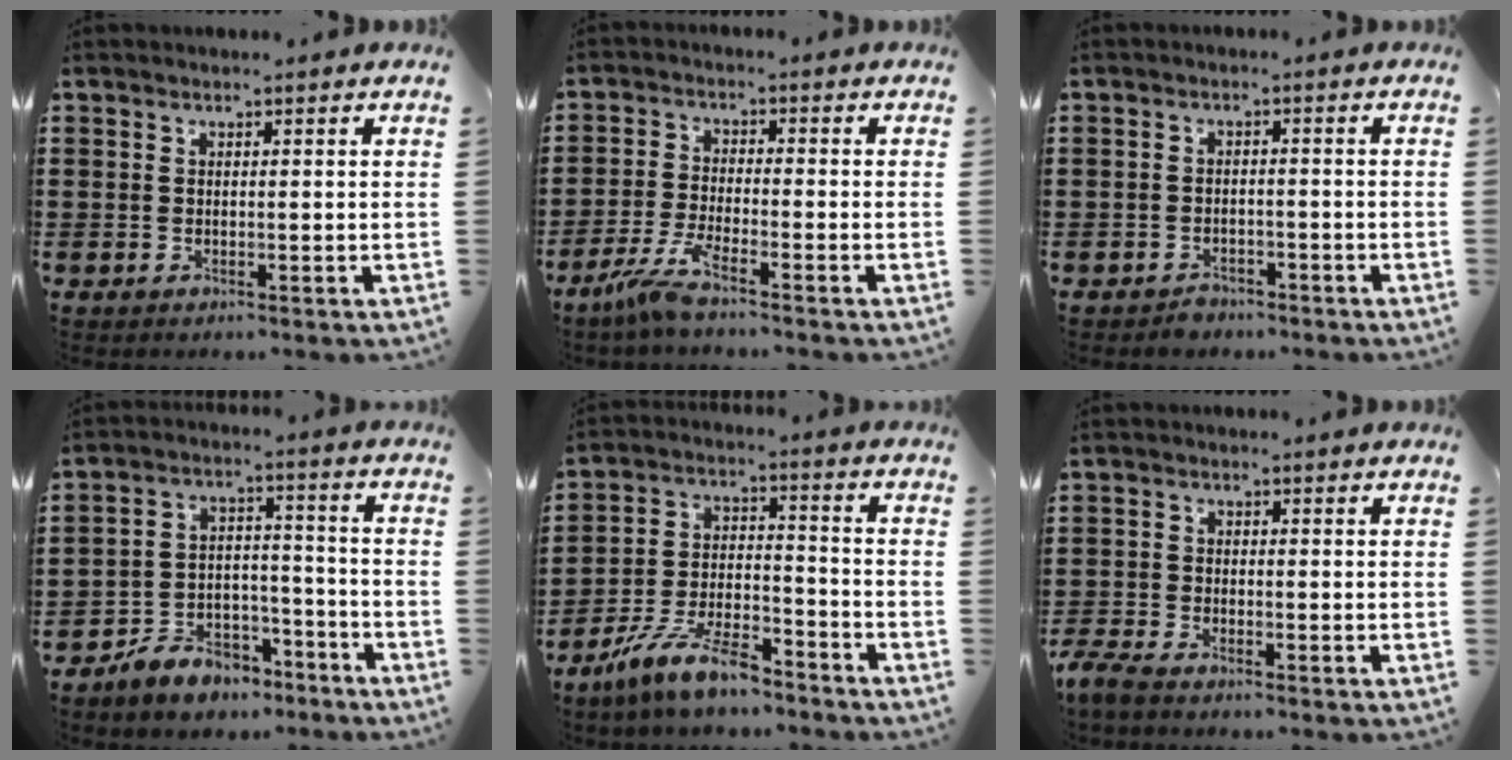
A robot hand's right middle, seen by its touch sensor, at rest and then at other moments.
{"total": 4.7, "force": [-3.6, -0.1, 2.9], "torque": [-0.077, -0.018, -0.073]}
{"total": 1.7, "force": [-1.6, 0.6, 0.1], "torque": [-0.008, 0.000, -0.034]}
{"total": 6.0, "force": [-5.4, 2.4, 0.7], "torque": [-0.015, 0.021, -0.106]}
{"total": 10.0, "force": [-8.1, 1.8, 5.6], "torque": [-0.120, 0.009, -0.158]}
{"total": 2.8, "force": [-2.6, 0.4, 1.0], "torque": [-0.040, -0.005, -0.059]}